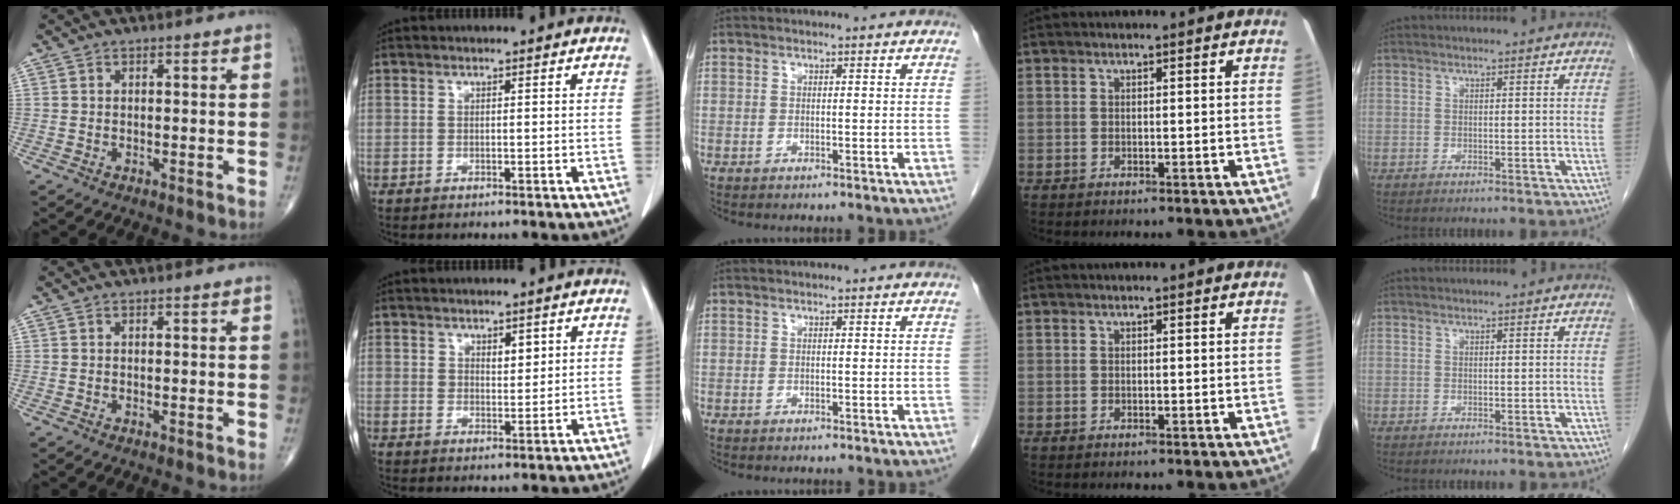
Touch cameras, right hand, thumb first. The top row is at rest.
{"index": {"total": 2.6, "force": [1.3, 1.5, 1.6], "torque": [-0.022, -0.003, 0.023]}}